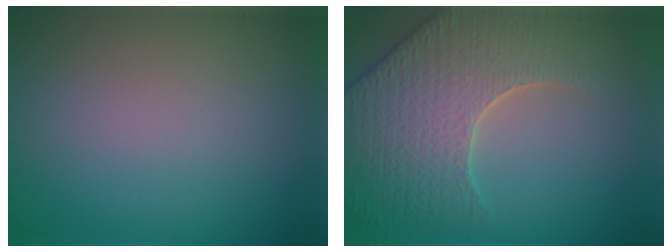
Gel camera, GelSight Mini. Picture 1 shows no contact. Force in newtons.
{"total": 7.5, "press": 6.2, "slide": 4.2}